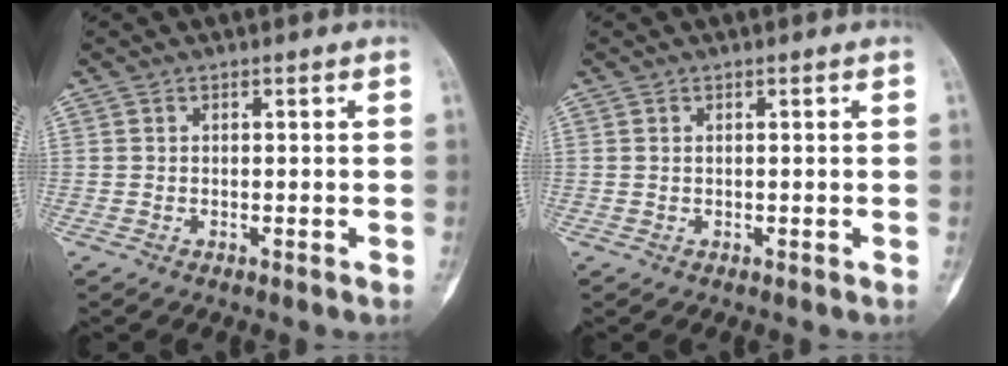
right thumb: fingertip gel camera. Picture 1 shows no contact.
{"total": 0.0}